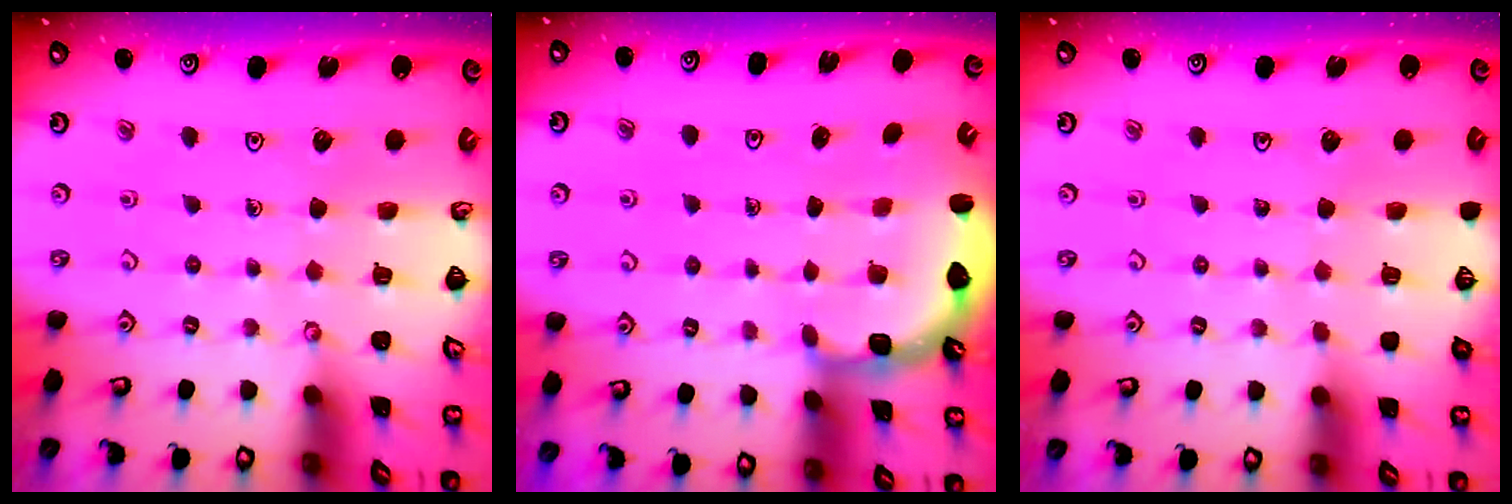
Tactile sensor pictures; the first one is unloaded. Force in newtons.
{"total": 3.4, "press": 2.5, "slide": 2.3}
{"total": 0.0}